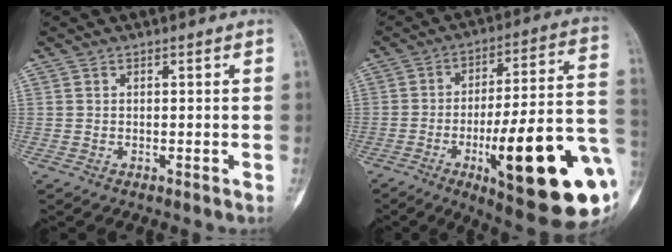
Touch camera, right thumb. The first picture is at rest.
{"total": 27.0, "force": [-7.9, 6.3, 25.1], "torque": [-0.317, 0.010, -0.104]}